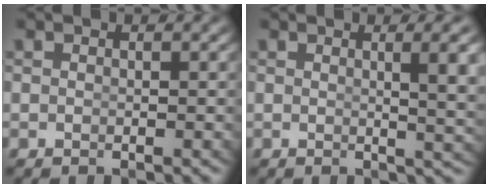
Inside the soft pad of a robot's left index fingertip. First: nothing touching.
{"total": 3.6, "force": [0.9, 0.1, 3.5], "torque": [-0.038, -0.006, 0.019]}